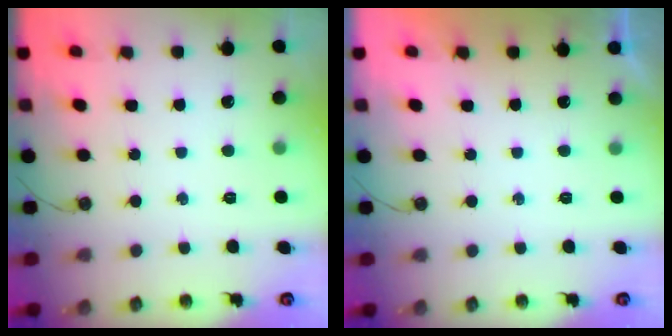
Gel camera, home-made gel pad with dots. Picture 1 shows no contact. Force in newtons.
{"total": 0.0}